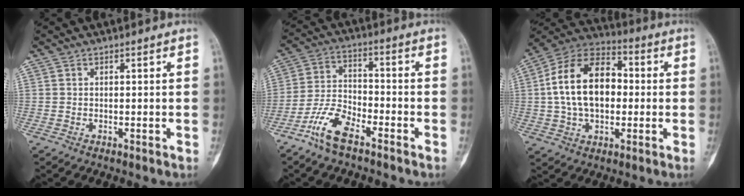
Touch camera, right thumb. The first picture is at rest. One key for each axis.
{"total": 8.8, "fx": -5.9, "fy": 3.4, "fz": 5.6, "tx": -0.120, "ty": 0.034, "tz": -0.123}
{"total": 18.2, "fx": 1.1, "fy": 11.7, "fz": 13.9, "tx": -0.228, "ty": 0.028, "tz": 0.013}